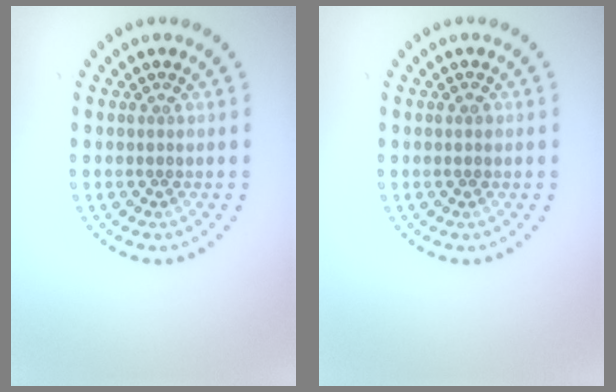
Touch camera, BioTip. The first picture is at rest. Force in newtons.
{"total": 0.9, "press": 0.9, "slide": 0.1}